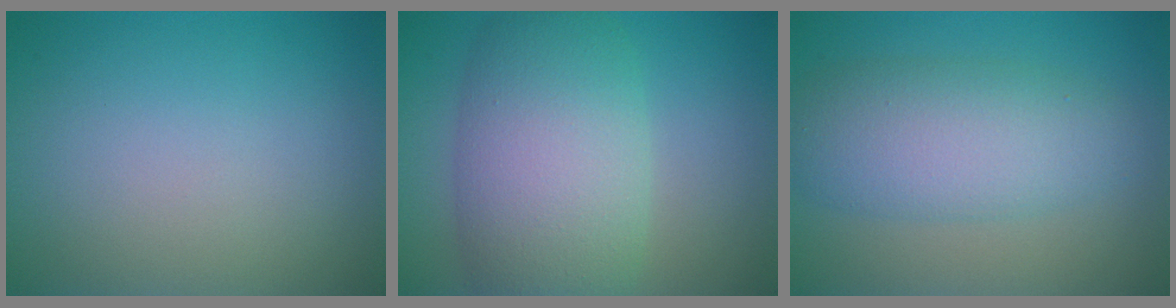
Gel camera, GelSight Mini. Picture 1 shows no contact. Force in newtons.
{"total": 9.1, "press": 9.1, "slide": 0.3}
{"total": 6.2, "press": 6.2, "slide": 0.0}